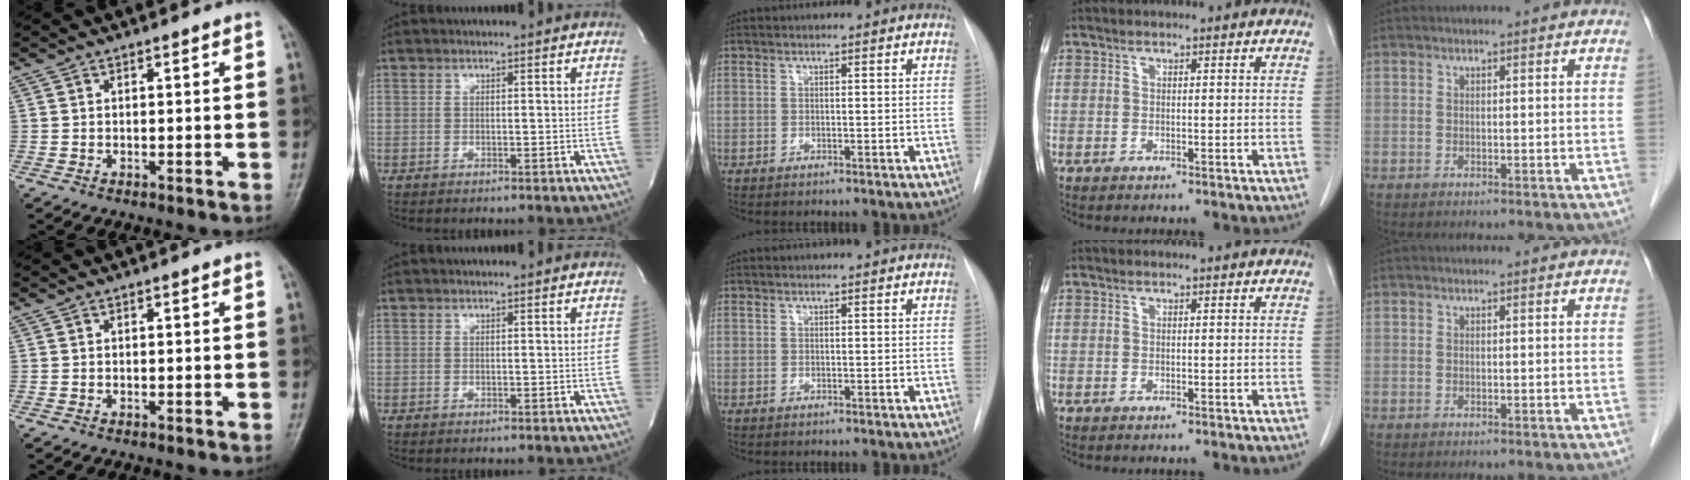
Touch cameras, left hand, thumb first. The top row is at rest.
{}